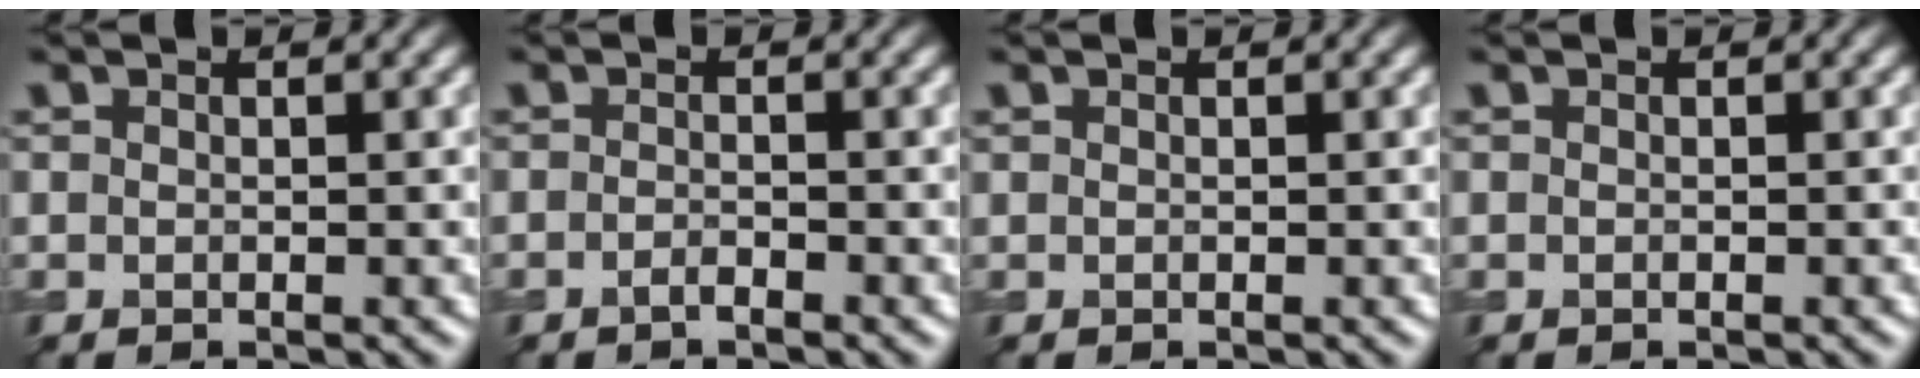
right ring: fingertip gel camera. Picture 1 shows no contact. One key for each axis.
{"total": 0.9, "fx": -0.7, "fy": 0.2, "fz": 0.6, "tx": -0.012, "ty": 0.002, "tz": -0.014}
{"total": 0.0}
{"total": 0.0}